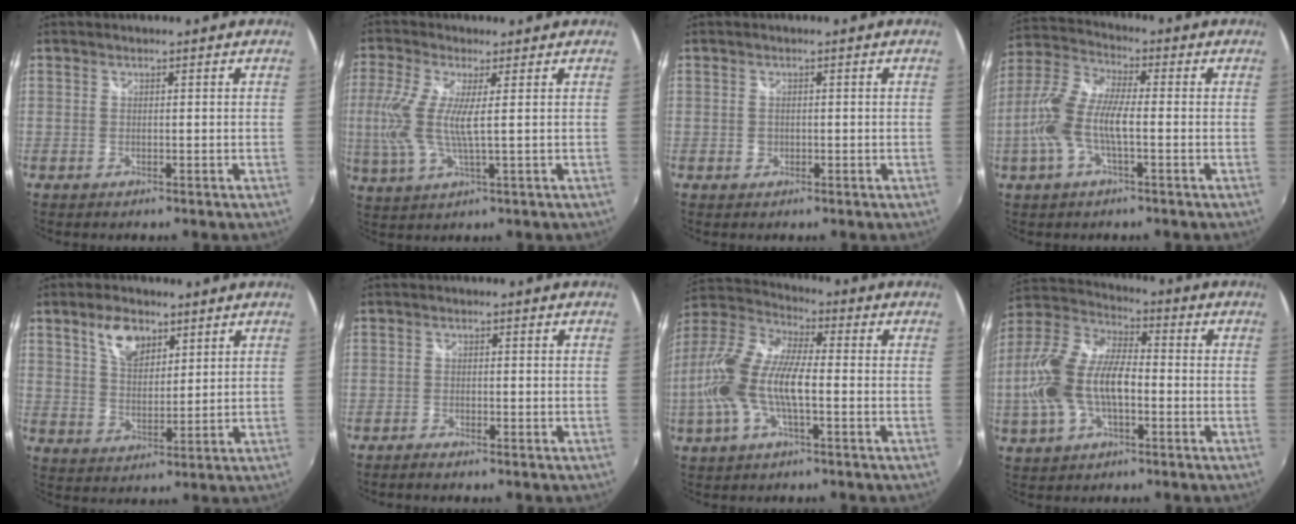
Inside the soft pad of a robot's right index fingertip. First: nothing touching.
{"total": 9.2, "force": [0.7, 1.5, 9.0], "torque": [-0.200, -0.006, 0.014]}
{"total": 1.3, "force": [-0.2, 1.2, 0.4], "torque": [-0.006, 0.000, -0.004]}
{"total": 11.6, "force": [-2.2, 3.8, 10.7], "torque": [-0.235, 0.006, -0.048]}
{"total": 7.3, "force": [4.3, 3.9, 4.5], "torque": [-0.079, 0.011, 0.079]}
{"total": 1.5, "force": [-1.4, 0.3, 0.7], "torque": [-0.021, -0.003, -0.029]}
{"total": 15.5, "force": [-2.7, 5.5, 14.3], "torque": [-0.292, 0.001, -0.060]}
{"total": 16.4, "force": [-3.0, 8.3, 13.8], "torque": [-0.292, 0.008, -0.060]}